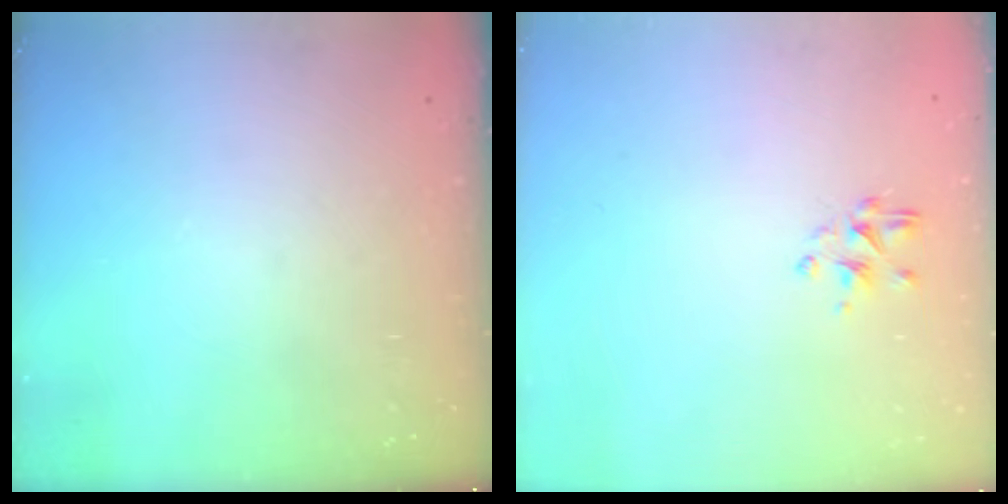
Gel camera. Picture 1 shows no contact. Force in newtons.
{"total": 2.1, "press": 1.9, "slide": 0.9}